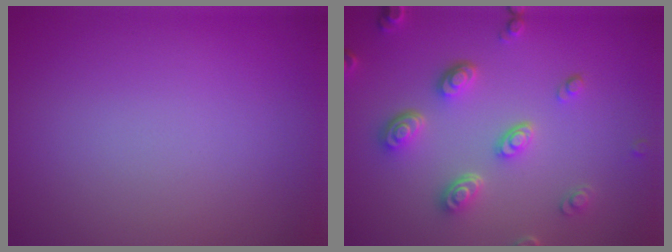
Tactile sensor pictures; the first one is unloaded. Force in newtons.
{"total": 4.2, "press": 3.4, "slide": 2.5}